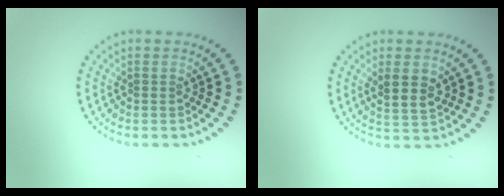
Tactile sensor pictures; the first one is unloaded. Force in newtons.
{"total": 2.7, "press": 2.5, "slide": 0.8}